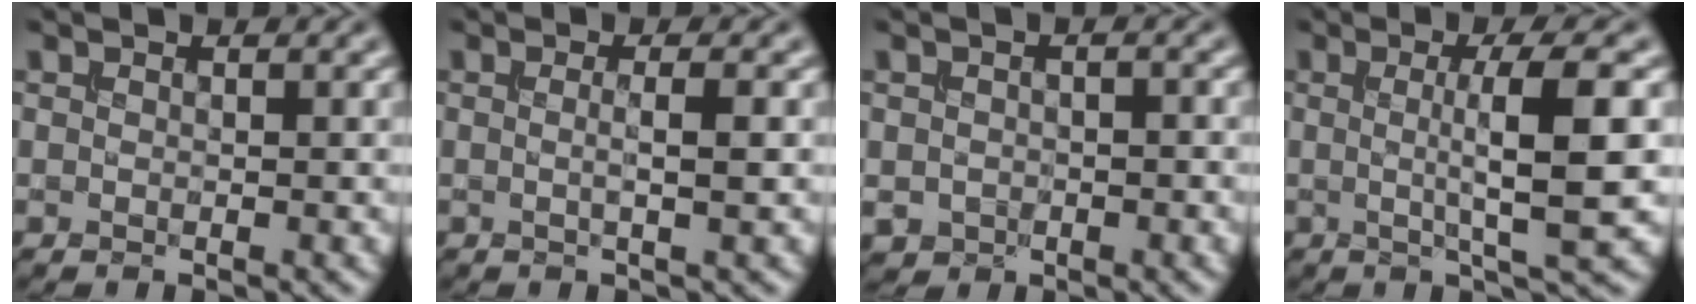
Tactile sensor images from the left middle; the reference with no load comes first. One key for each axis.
{"total": 2.1, "fx": -0.2, "fy": 0.5, "fz": 2.0, "tx": -0.029, "ty": 0.002, "tz": -0.005}
{"total": 1.8, "fx": -0.8, "fy": 1.5, "fz": 0.8, "tx": -0.013, "ty": -0.006, "tz": -0.006}
{"total": 6.4, "fx": 0.1, "fy": 1.2, "fz": 6.3, "tx": -0.090, "ty": 0.003, "tz": 0.001}